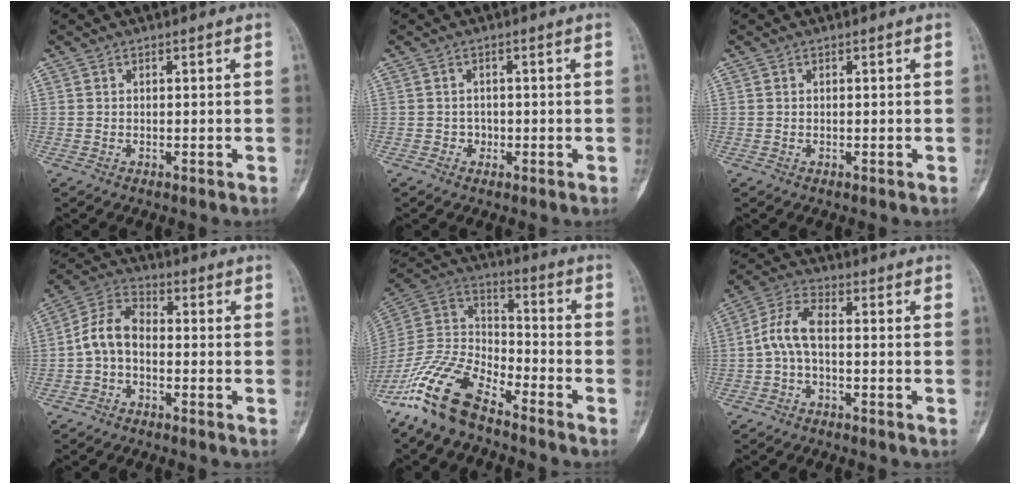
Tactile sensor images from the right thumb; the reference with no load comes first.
{"total": 1.4, "force": [-0.4, 1.3, 0.3], "torque": [0.005, 0.007, -0.006]}
{"total": 0.0}
{"total": 7.4, "force": [-1.4, 4.7, 5.6], "torque": [-0.104, 0.029, -0.042]}
{"total": 15.4, "force": [-11.4, 5.7, 8.6], "torque": [-0.164, 0.067, -0.227]}
{"total": 6.7, "force": [-0.8, 3.0, 5.9], "torque": [-0.128, 0.025, -0.027]}